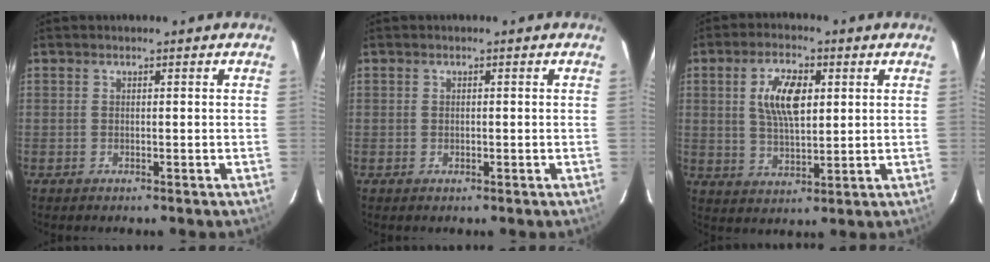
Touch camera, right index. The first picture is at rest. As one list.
[{"total": 0.6, "force": [-0.1, 0.5, 0.2], "torque": [-0.001, 0.000, 0.000]}, {"total": 9.0, "force": [2.4, 4.0, 7.7], "torque": [-0.145, 0.008, 0.046]}]